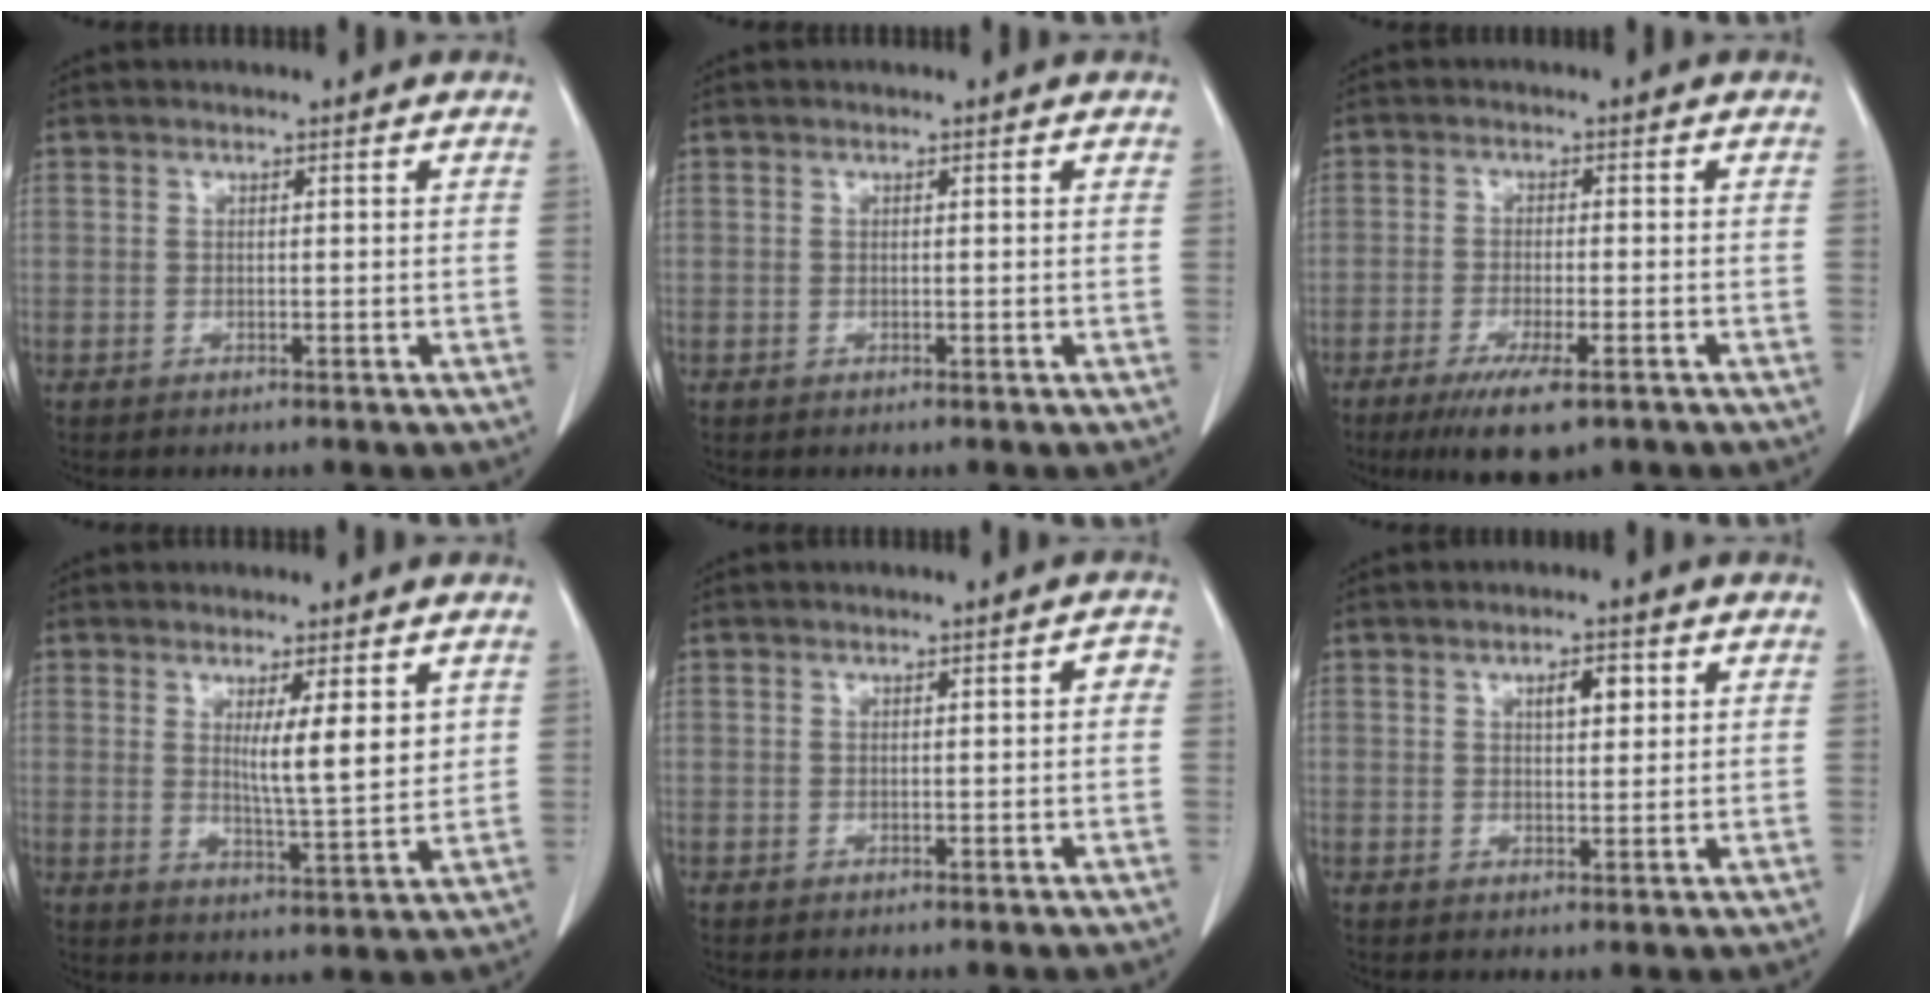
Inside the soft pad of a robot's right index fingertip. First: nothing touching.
{"total": 0.0}
{"total": 7.5, "force": [-4.7, 1.4, 5.7], "torque": [-0.097, -0.018, -0.071]}
{"total": 7.0, "force": [2.2, 0.7, 6.6], "torque": [-0.104, -0.018, 0.037]}
{"total": 1.2, "force": [-0.1, 0.4, 1.1], "torque": [-0.004, 0.005, -0.003]}
{"total": 3.1, "force": [1.3, 0.9, 2.7], "torque": [-0.044, 0.001, 0.020]}